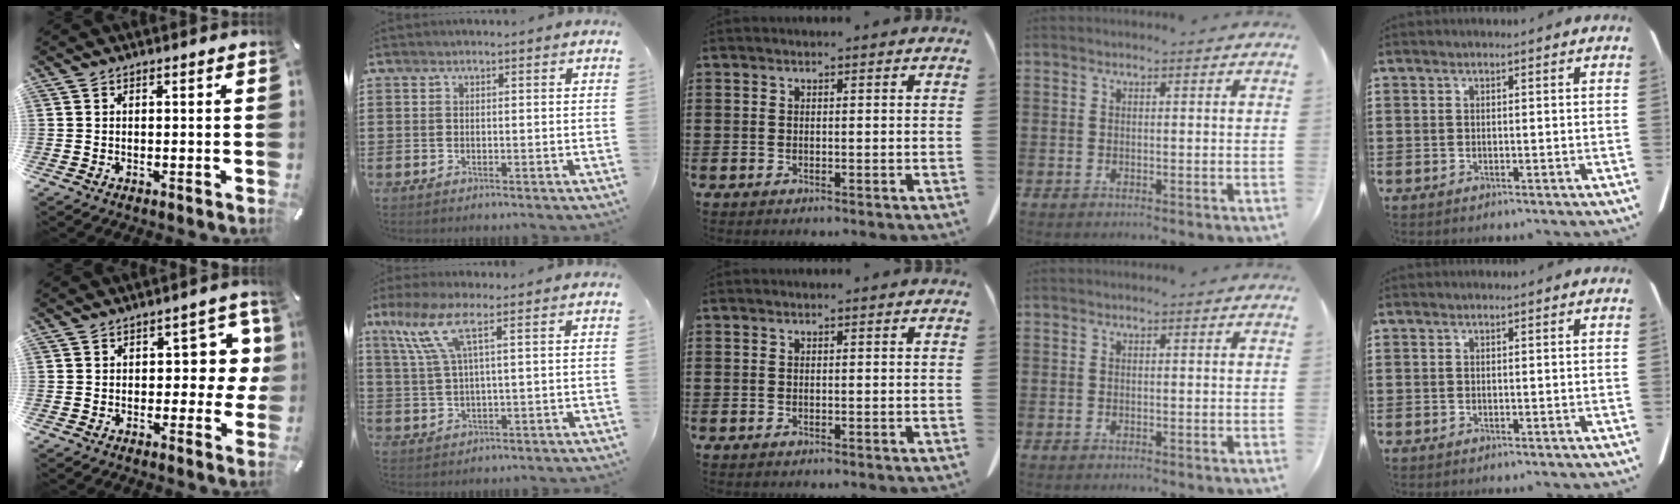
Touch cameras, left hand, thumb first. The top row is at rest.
{"thumb": {"total": 8.3, "force": [1.3, 4.9, 6.6], "torque": [-0.075, -0.001, 0.017]}, "index": {"total": 7.3, "force": [3.1, 1.1, 6.5], "torque": [-0.149, -0.003, 0.051]}}